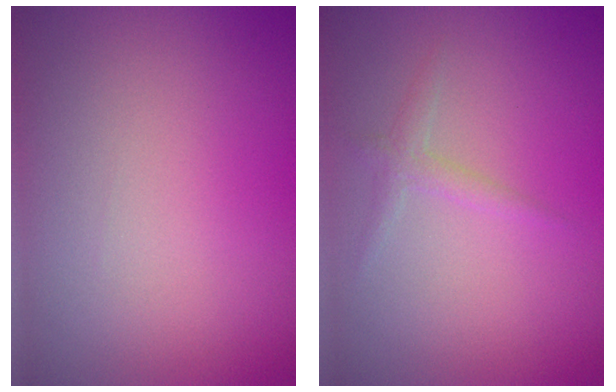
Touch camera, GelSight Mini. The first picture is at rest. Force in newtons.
{"total": 1.3, "press": 1.3, "slide": 0.0}